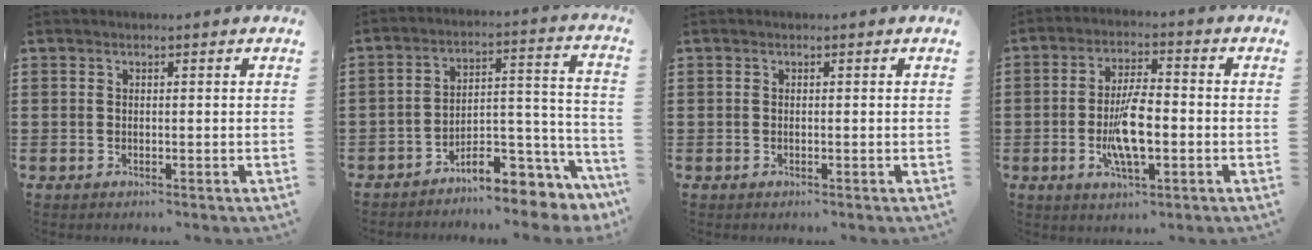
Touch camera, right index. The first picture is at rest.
{"total": 8.2, "force": [-6.7, 2.5, 4.0], "torque": [-0.057, 0.013, -0.124]}
{"total": 0.0}
{"total": 8.3, "force": [-1.8, 2.8, 7.6], "torque": [-0.160, -0.006, -0.038]}